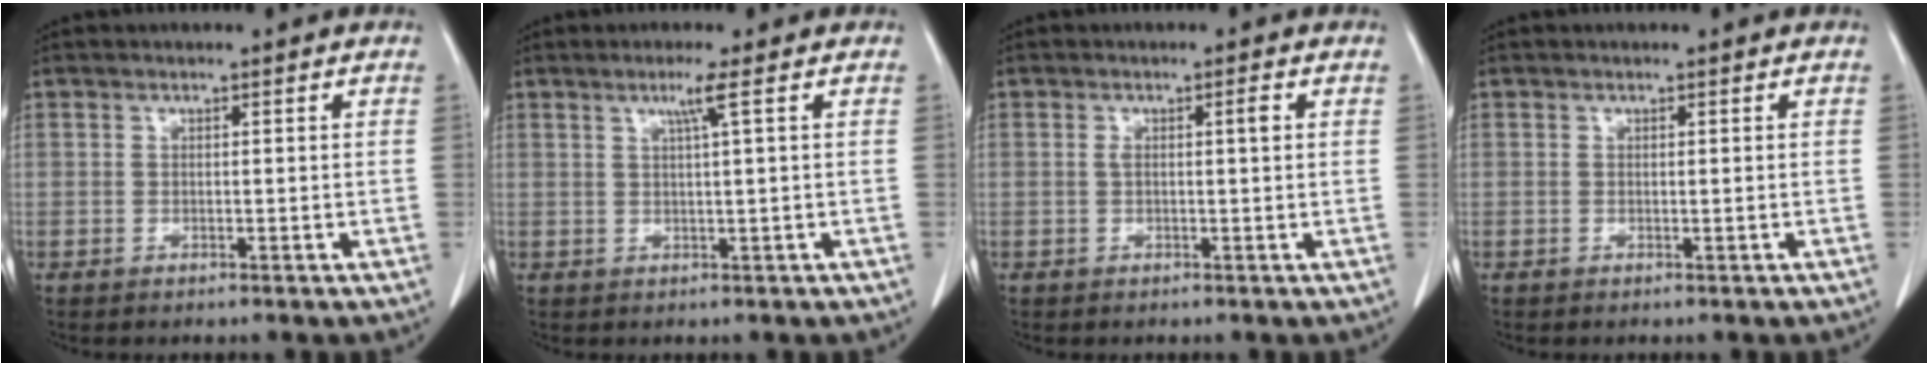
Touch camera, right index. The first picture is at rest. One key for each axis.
{"total": 2.5, "fx": 1.0, "fy": -0.8, "fz": 2.1, "tx": -0.045, "ty": -0.002, "tz": 0.022}
{"total": 1.8, "fx": 0.4, "fy": 0.2, "fz": 1.8, "tx": -0.033, "ty": 0.009, "tz": 0.011}
{"total": 0.0}